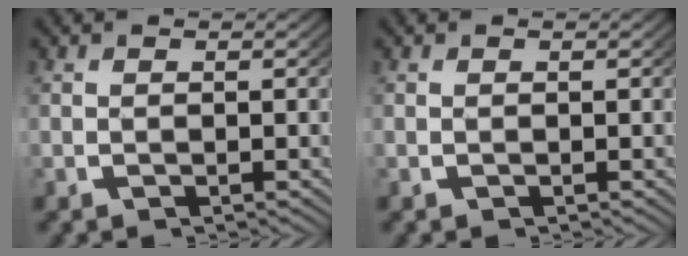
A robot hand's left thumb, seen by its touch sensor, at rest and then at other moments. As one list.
[{"total": 0.0}]